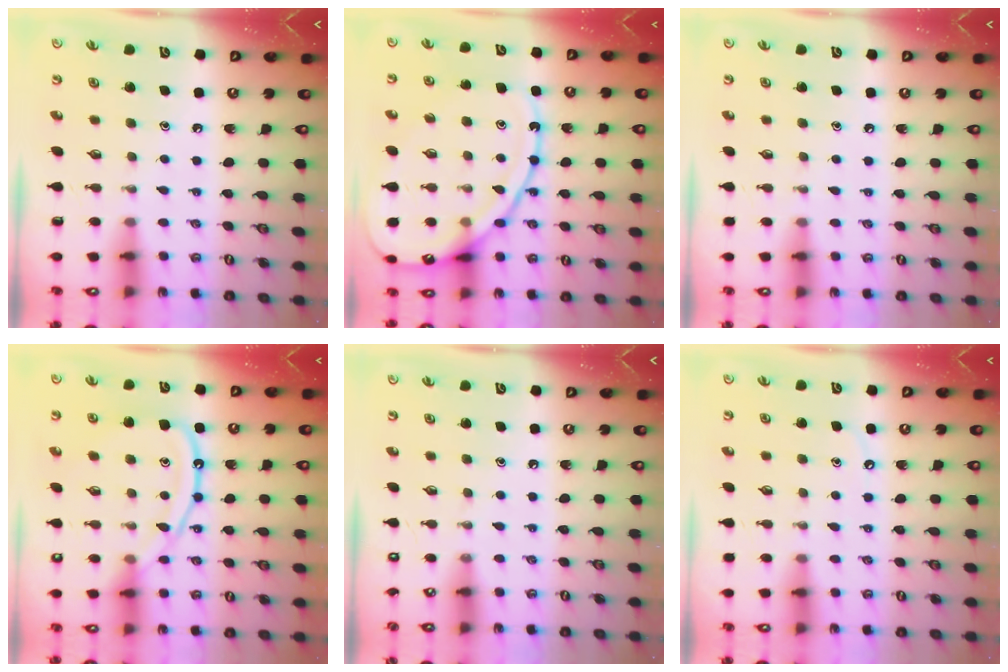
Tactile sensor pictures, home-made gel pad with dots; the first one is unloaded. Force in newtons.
{"total": 15.1, "press": 15.0, "slide": 1.4}
{"total": 2.9, "press": 2.8, "slide": 0.4}
{"total": 12.0, "press": 11.9, "slide": 1.3}
{"total": 0.0}
{"total": 3.4, "press": 3.3, "slide": 0.5}